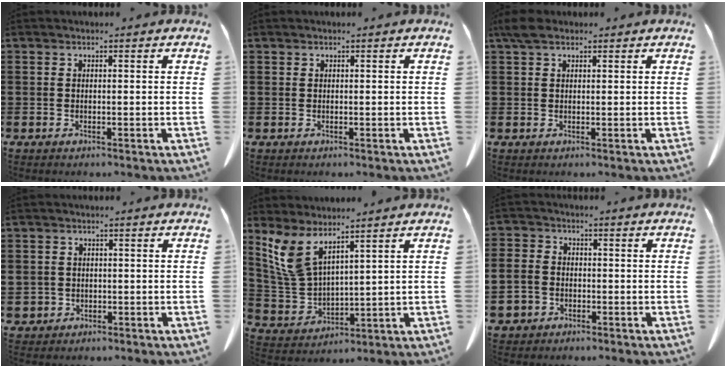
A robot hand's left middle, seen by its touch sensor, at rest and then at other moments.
{"total": 0.0}
{"total": 2.5, "force": [1.6, 1.1, 1.5], "torque": [-0.036, 0.005, 0.029]}
{"total": 1.9, "force": [0.0, 1.9, 0.1], "torque": [-0.014, 0.005, -0.003]}
{"total": 7.6, "force": [5.3, 2.4, 4.9], "torque": [-0.127, -0.019, 0.097]}
{"total": 4.7, "force": [-1.6, 4.2, 1.3], "torque": [-0.065, 0.001, -0.038]}